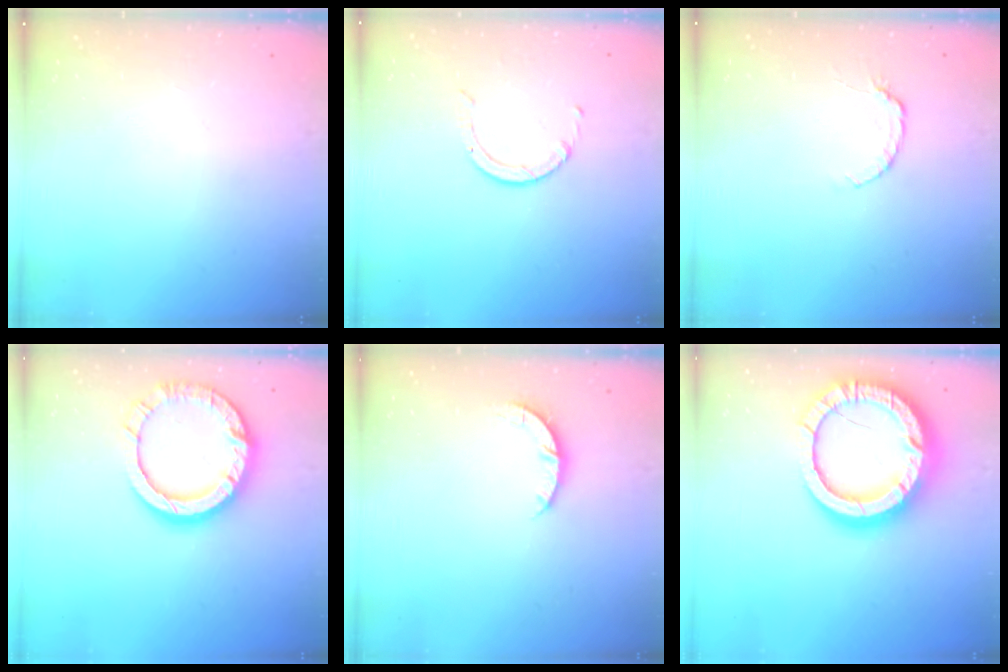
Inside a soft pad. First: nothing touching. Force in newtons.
{"total": 2.5, "press": 2.4, "slide": 0.3}
{"total": 3.3, "press": 3.3, "slide": 0.3}
{"total": 16.2, "press": 16.2, "slide": 1.4}
{"total": 3.5, "press": 3.5, "slide": 0.4}
{"total": 22.5, "press": 22.4, "slide": 2.0}